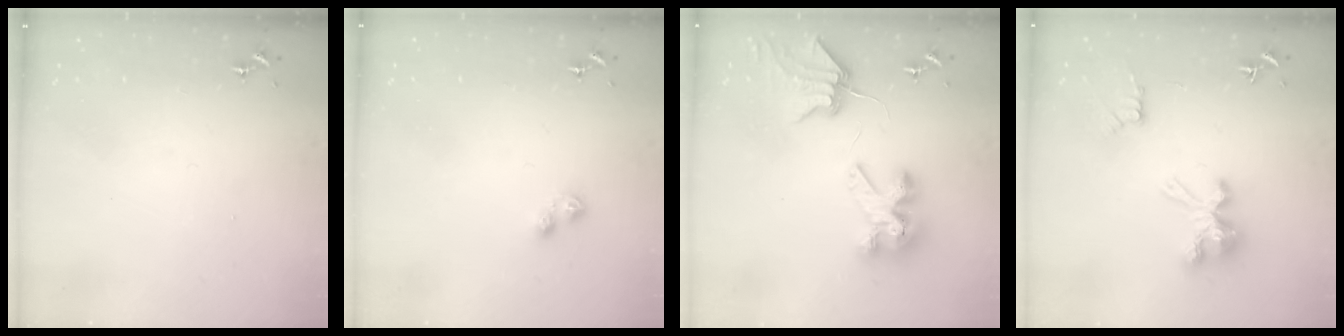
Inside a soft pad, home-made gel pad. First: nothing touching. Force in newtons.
{"total": 3.1, "press": 3.1, "slide": 0.6}
{"total": 9.2, "press": 9.1, "slide": 1.1}
{"total": 10.6, "press": 10.6, "slide": 0.3}